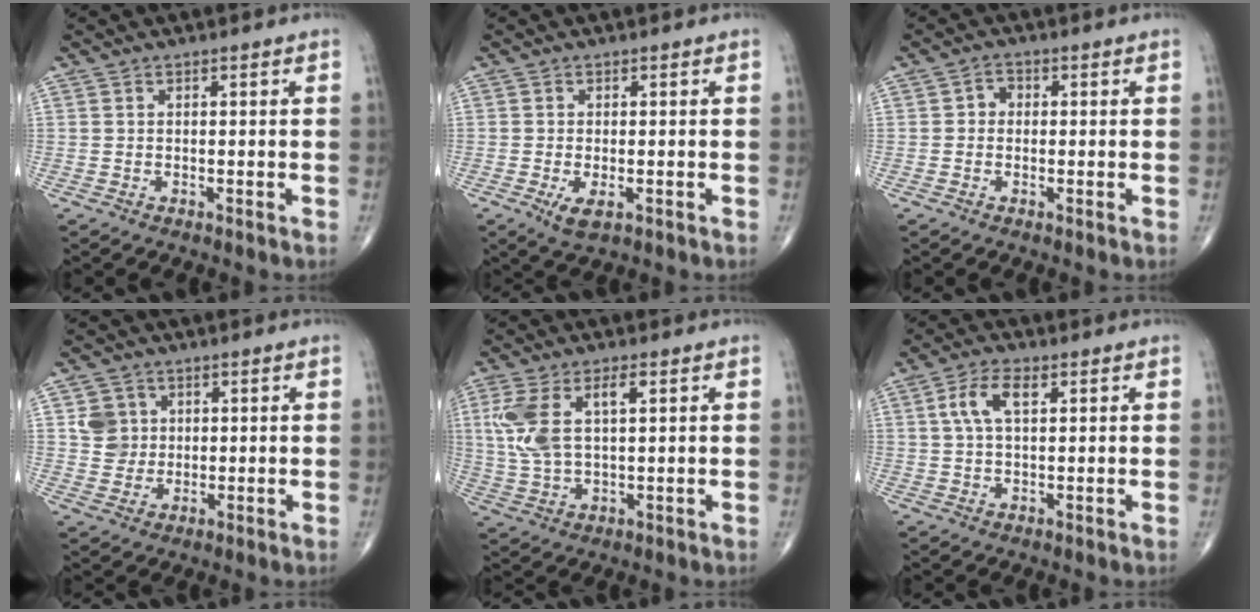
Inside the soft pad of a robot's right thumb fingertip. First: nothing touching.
{"total": 3.3, "force": [-1.2, 1.4, 2.8], "torque": [-0.053, -0.007, -0.017]}
{"total": 2.1, "force": [-0.1, 1.8, 1.0], "torque": [-0.002, 0.007, -0.007]}
{"total": 5.2, "force": [1.3, 4.9, 1.2], "torque": [0.002, -0.002, 0.024]}
{"total": 10.7, "force": [2.8, 4.9, 9.0], "torque": [-0.203, 0.007, 0.060]}
{"total": 5.9, "force": [1.9, 2.8, 4.9], "torque": [-0.104, 0.009, 0.037]}